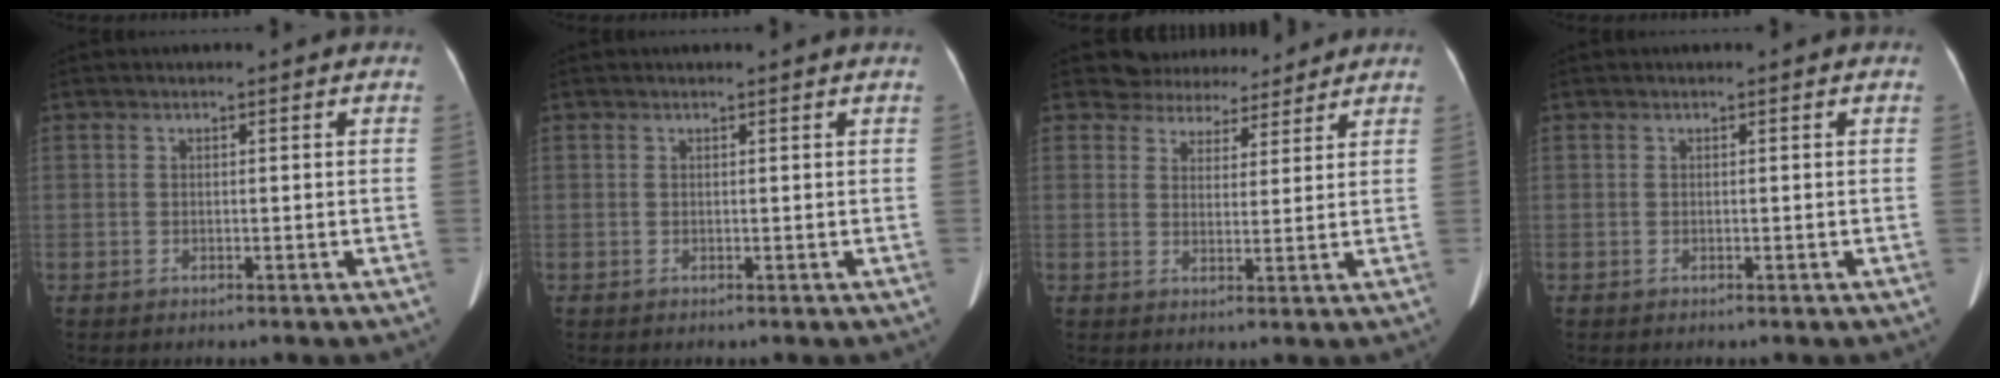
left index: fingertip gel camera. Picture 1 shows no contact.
{"total": 0.7, "force": [0.7, -0.1, 0.2], "torque": [-0.009, -0.002, 0.011]}
{"total": 6.2, "force": [5.7, 2.5, -0.2], "torque": [0.005, 0.007, 0.072]}
{"total": 0.0}